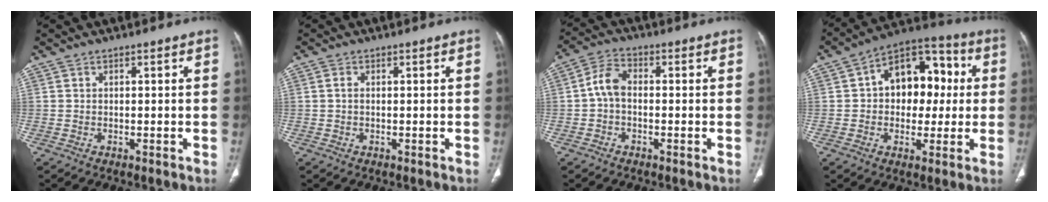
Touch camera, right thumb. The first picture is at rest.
{"total": 1.0, "force": [0.1, 0.7, 0.8], "torque": [-0.017, 0.004, 0.001]}
{"total": 5.1, "force": [-0.5, 3.2, 3.9], "torque": [-0.072, 0.016, -0.020]}
{"total": 15.8, "force": [2.0, 10.8, 11.3], "torque": [-0.109, 0.032, 0.020]}